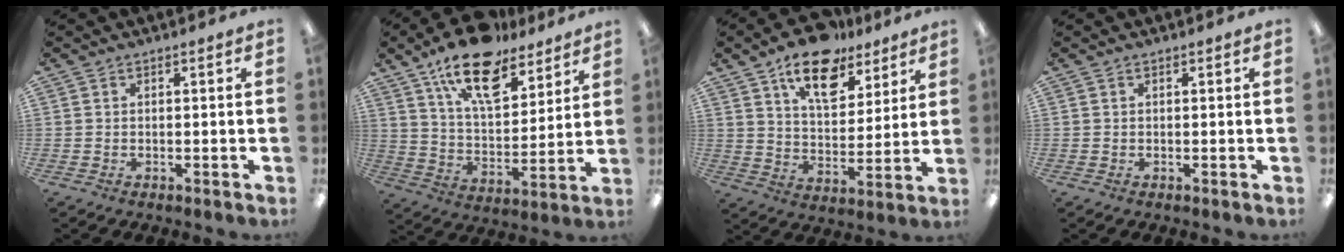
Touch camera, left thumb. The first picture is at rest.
{"total": 18.3, "force": [12.9, 8.4, 9.9], "torque": [-0.163, -0.067, 0.224]}
{"total": 15.7, "force": [10.8, 8.0, 8.1], "torque": [-0.118, -0.056, 0.189]}
{"total": 0.0}